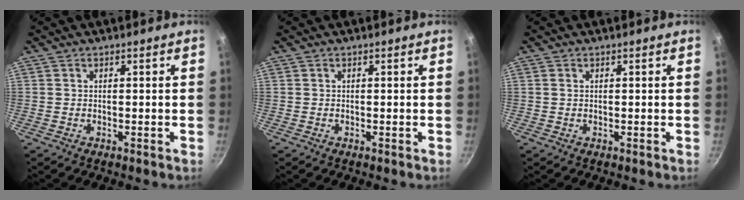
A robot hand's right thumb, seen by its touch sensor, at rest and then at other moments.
{"total": 0.0}
{"total": 0.7, "force": [0.2, 0.5, 0.4], "torque": [-0.008, 0.001, 0.003]}